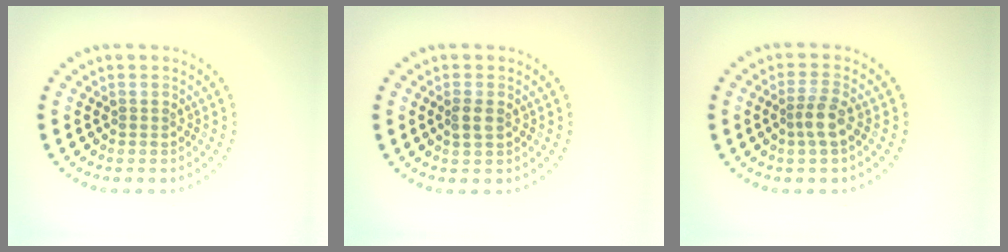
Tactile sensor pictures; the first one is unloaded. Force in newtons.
{"total": 1.5, "press": 1.4, "slide": 0.2}
{"total": 2.0, "press": 1.7, "slide": 1.1}